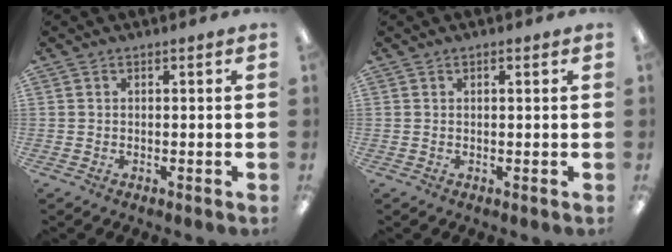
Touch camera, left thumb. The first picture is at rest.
{"total": 0.6, "force": [0.4, 0.2, 0.4], "torque": [-0.010, 0.003, 0.007]}